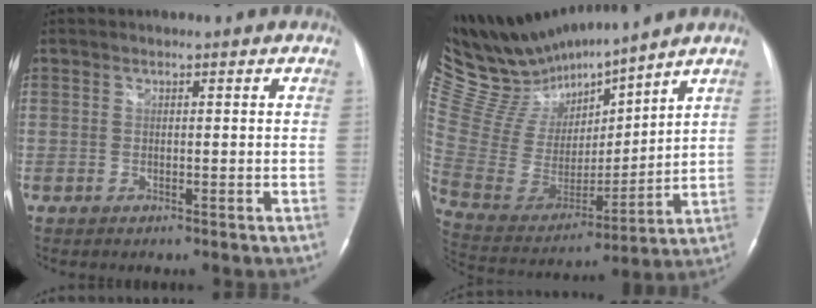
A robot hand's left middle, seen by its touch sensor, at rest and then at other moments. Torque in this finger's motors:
{"motor_torque": [-0.22, -0.81, -0.16, -0.07]}